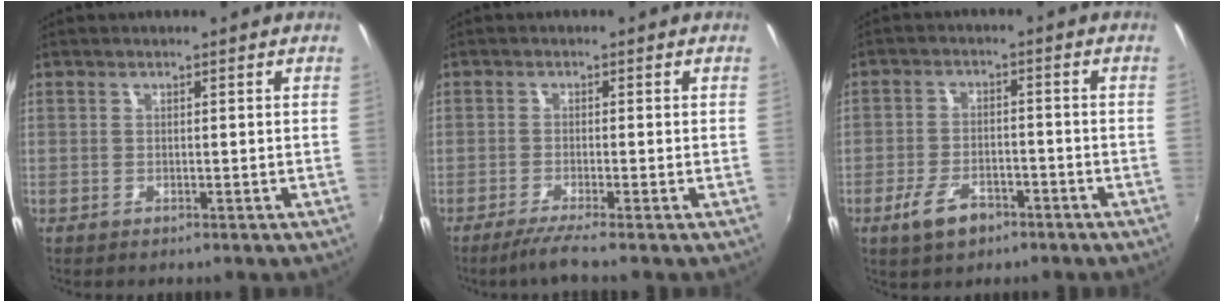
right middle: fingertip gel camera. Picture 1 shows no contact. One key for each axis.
{"total": 3.4, "fx": -2.6, "fy": -0.9, "fz": 2.1, "tx": -0.051, "ty": -0.013, "tz": -0.052}
{"total": 6.6, "fx": -4.1, "fy": 3.2, "fz": 4.1, "tx": -0.097, "ty": -0.003, "tz": -0.067}